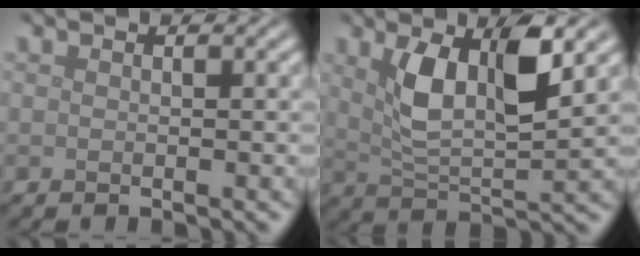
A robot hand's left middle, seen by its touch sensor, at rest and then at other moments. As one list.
[{"total": 6.3, "force": [2.2, 2.3, 5.4], "torque": [-0.109, 0.001, 0.043]}]